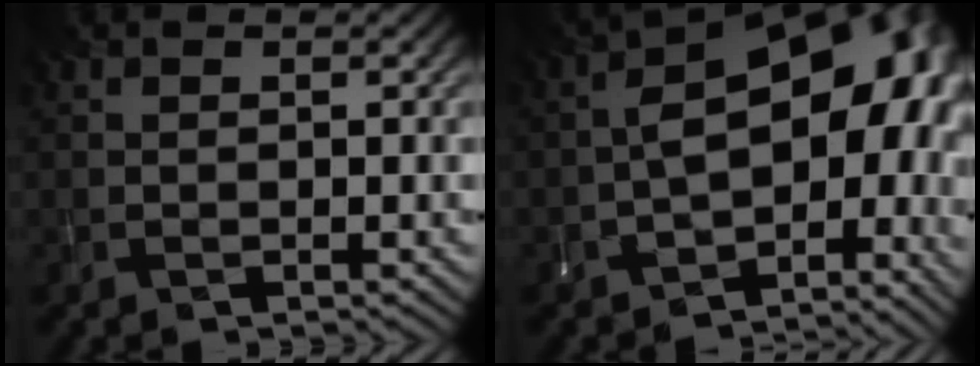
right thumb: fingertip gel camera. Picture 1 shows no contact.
{"total": 16.7, "force": [-1.9, 10.4, 12.8], "torque": [-0.171, -0.022, -0.013]}